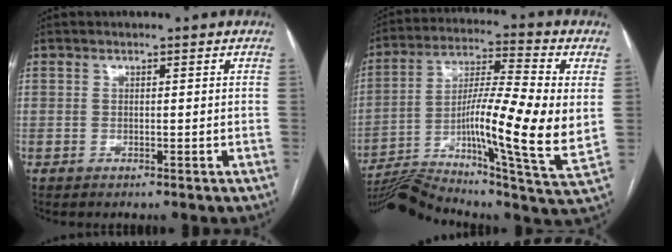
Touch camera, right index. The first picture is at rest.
{"total": 22.3, "force": [-3.5, 2.3, 21.9], "torque": [-0.371, 0.000, -0.059]}